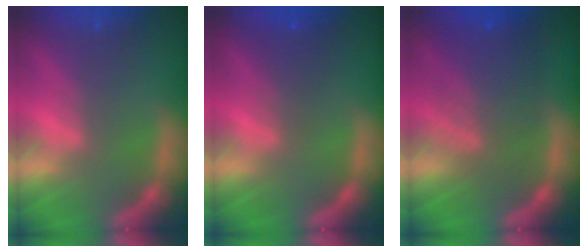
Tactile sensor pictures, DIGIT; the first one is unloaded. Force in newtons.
{"total": 2.0}
{"total": 7.1}